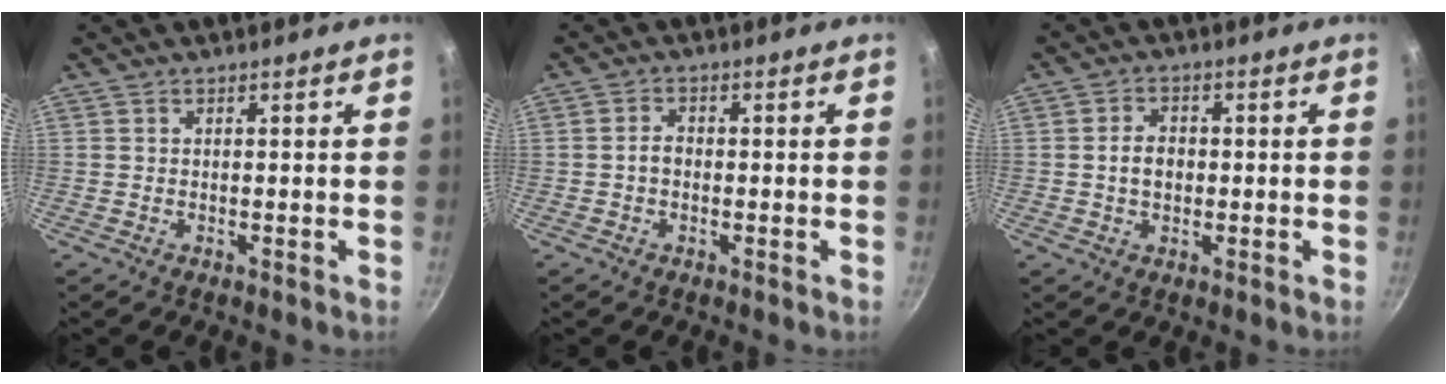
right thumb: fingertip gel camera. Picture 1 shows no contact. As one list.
[{"total": 2.3, "force": [-0.4, 1.6, 1.6], "torque": [-0.021, 0.012, -0.008]}, {"total": 4.2, "force": [-0.2, 3.2, 2.8], "torque": [-0.031, 0.012, -0.005]}]